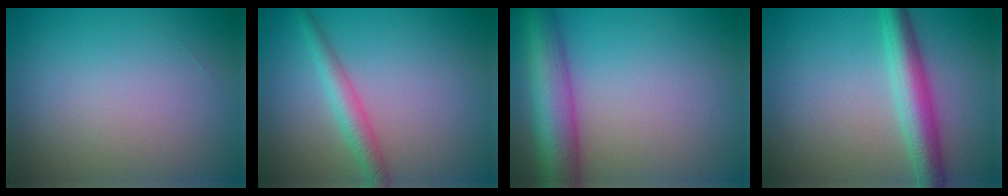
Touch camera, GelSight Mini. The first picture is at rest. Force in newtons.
{"total": 2.8, "press": 2.8, "slide": 0.0}
{"total": 8.3, "press": 8.3, "slide": 0.5}
{"total": 4.7, "press": 4.7, "slide": 0.0}